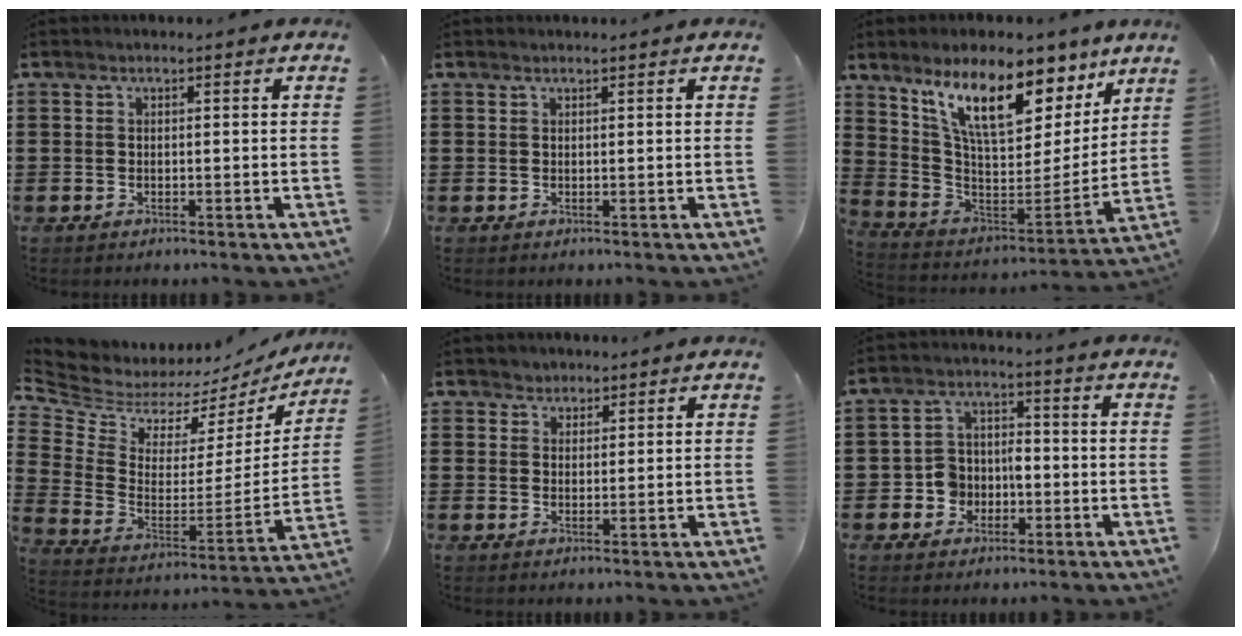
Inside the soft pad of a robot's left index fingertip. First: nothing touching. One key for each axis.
{"total": 0.5, "fx": 0.5, "fy": 0.0, "fz": 0.1, "tx": -0.003, "ty": 0.000, "tz": 0.010}
{"total": 13.4, "fx": 9.1, "fy": 4.9, "fz": 8.6, "tx": -0.185, "ty": -0.039, "tz": 0.160}
{"total": 5.1, "fx": 4.4, "fy": 2.3, "fz": 1.3, "tx": -0.058, "ty": -0.050, "tz": 0.074}
{"total": 2.2, "fx": 1.7, "fy": 1.4, "fz": -0.2, "tx": -0.005, "ty": 0.008, "tz": 0.032}
{"total": 4.8, "fx": -1.9, "fy": 4.1, "fz": 1.9, "tx": -0.044, "ty": 0.012, "tz": -0.037}